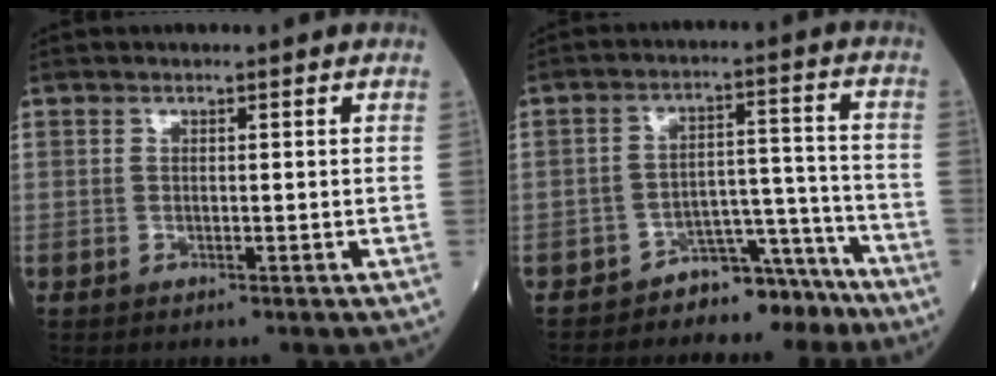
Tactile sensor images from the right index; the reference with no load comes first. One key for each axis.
{"total": 7.2, "fx": -6.4, "fy": 3.1, "fz": 1.3, "tx": -0.001, "ty": 0.059, "tz": -0.101}